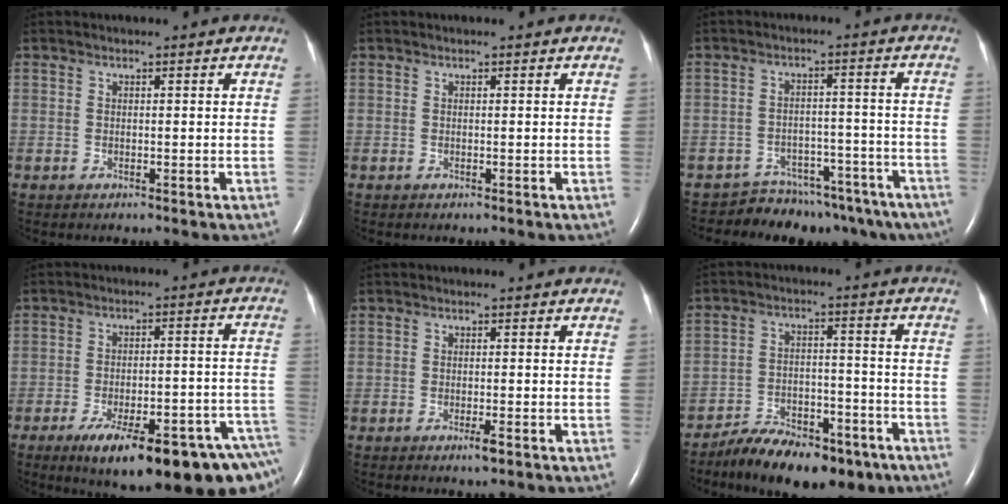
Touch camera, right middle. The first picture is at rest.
{"total": 0.0}
{"total": 13.3, "force": [-12.0, 5.5, 1.8], "torque": [-0.004, 0.043, -0.144]}
{"total": 21.2, "force": [-14.1, 3.7, 15.4], "torque": [-0.140, 0.015, -0.189]}
{"total": 1.5, "force": [-0.8, 0.1, 1.2], "torque": [-0.025, -0.003, -0.013]}
{"total": 13.9, "force": [-10.4, 5.7, 7.2], "torque": [-0.103, 0.018, -0.159]}